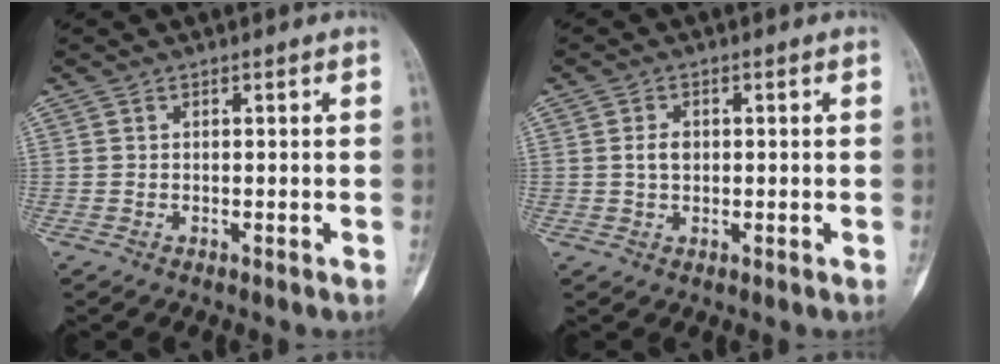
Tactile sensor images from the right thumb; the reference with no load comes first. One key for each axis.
{"total": 2.5, "fx": 0.2, "fy": 1.8, "fz": 1.7, "tx": -0.027, "ty": 0.004, "tz": 0.004}